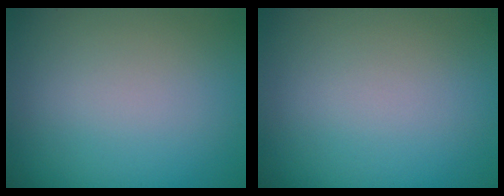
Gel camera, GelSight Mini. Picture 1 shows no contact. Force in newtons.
{"total": 0.0}